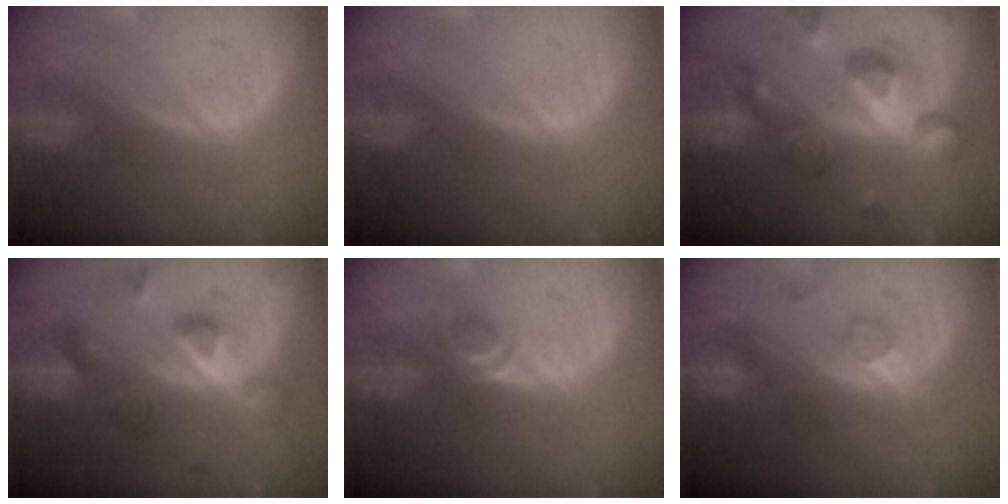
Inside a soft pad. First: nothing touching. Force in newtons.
{"total": 0.0}
{"total": 10.3, "press": 9.3, "slide": 4.6}
{"total": 7.5, "press": 7.5, "slide": 0.9}
{"total": 2.2, "press": 2.0, "slide": 0.9}
{"total": 4.2, "press": 4.2, "slide": 0.5}